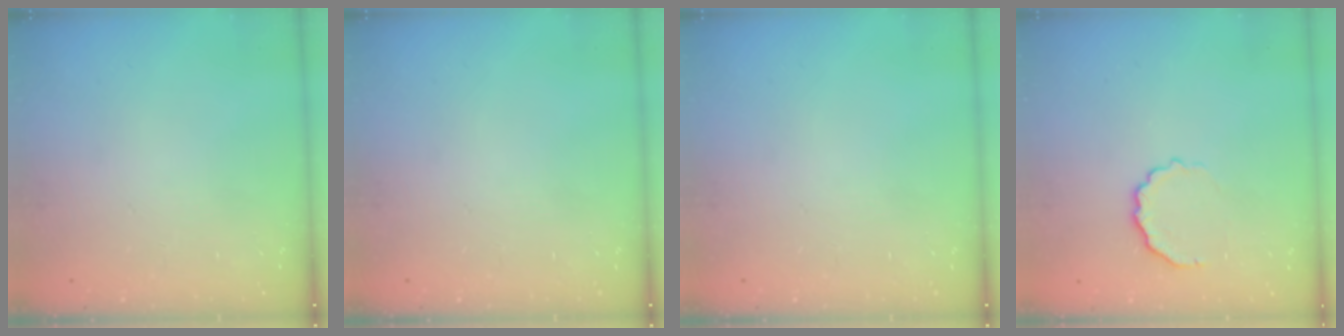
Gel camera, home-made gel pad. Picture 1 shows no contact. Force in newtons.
{"total": 0.0}
{"total": 0.0}
{"total": 6.6, "press": 6.5, "slide": 1.3}